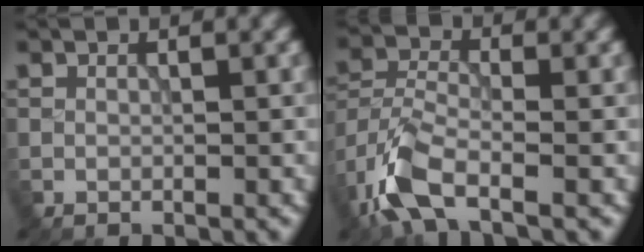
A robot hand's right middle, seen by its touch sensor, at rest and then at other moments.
{"total": 6.2, "force": [-3.8, 2.4, 4.3], "torque": [-0.095, -0.006, -0.089]}